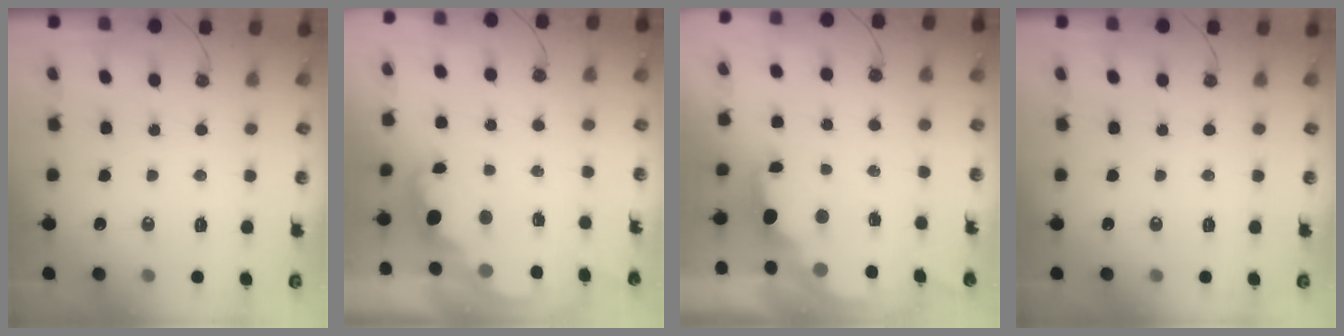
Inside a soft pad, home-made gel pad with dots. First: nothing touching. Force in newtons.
{"total": 2.4, "press": 2.3, "slide": 0.6}
{"total": 1.7, "press": 1.5, "slide": 0.7}
{"total": 0.0}